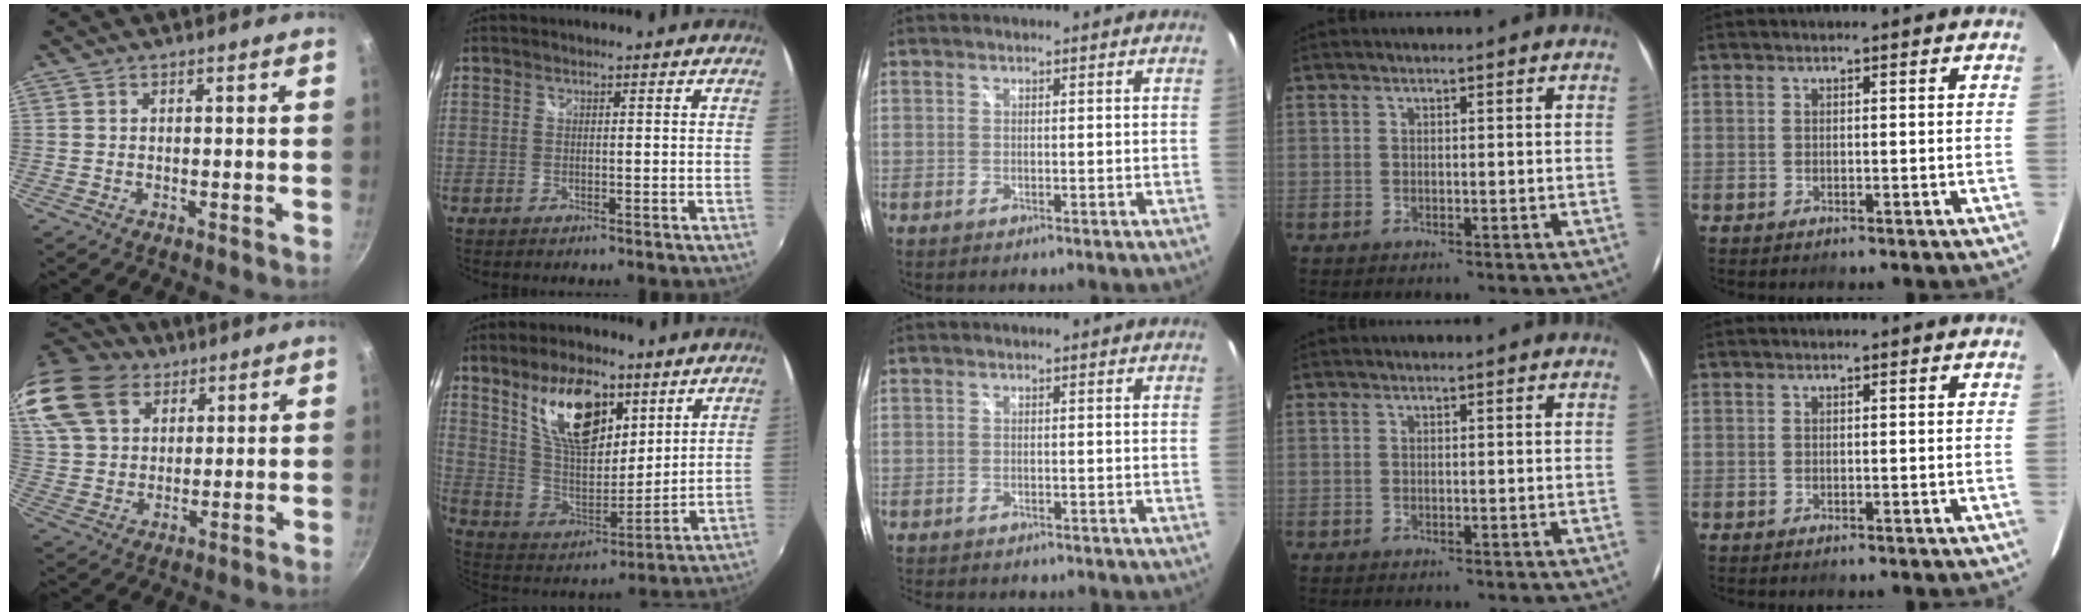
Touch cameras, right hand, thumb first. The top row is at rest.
{"thumb": {"total": 17.1, "force": [10.7, 11.1, 7.3], "torque": [-0.138, -0.015, 0.206]}, "index": {"total": 17.3, "force": [9.3, 8.3, 11.9], "torque": [-0.215, 0.005, 0.180]}, "middle": {"total": 3.7, "force": [-3.3, 1.1, 1.3], "torque": [-0.029, -0.011, -0.045]}}